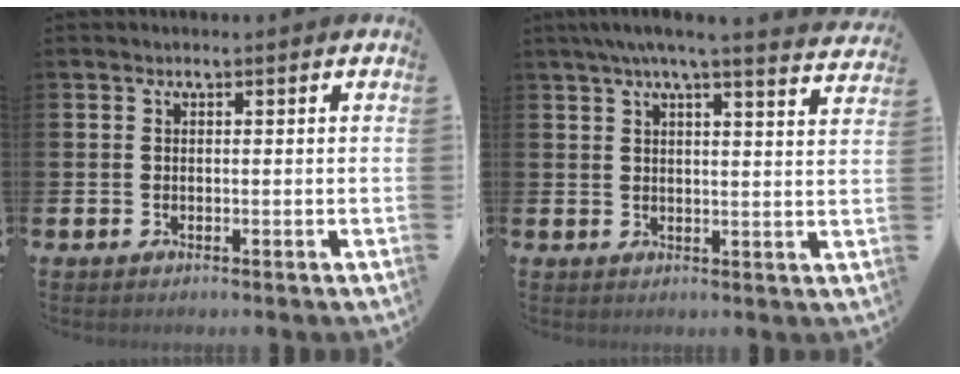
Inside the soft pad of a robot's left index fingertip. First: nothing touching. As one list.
[{"total": 5.0, "force": [4.4, -0.4, 2.3], "torque": [-0.046, -0.021, 0.072]}]